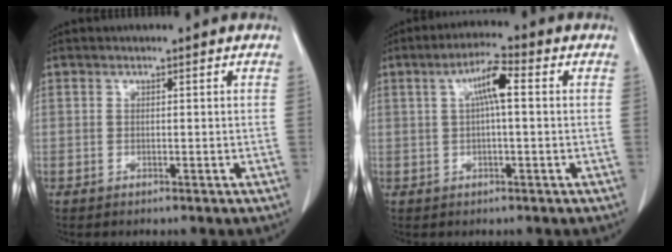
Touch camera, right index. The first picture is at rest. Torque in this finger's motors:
{"motor_torque": [0.52, -0.05, 0.27, 0.11]}